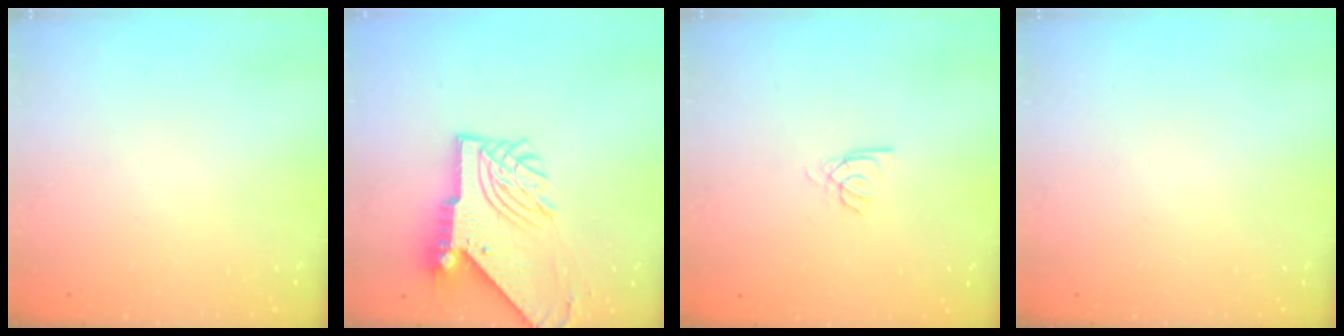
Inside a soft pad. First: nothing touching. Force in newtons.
{"total": 14.3, "press": 14.3, "slide": 1.5}
{"total": 2.2, "press": 2.2, "slide": 0.2}
{"total": 0.0}